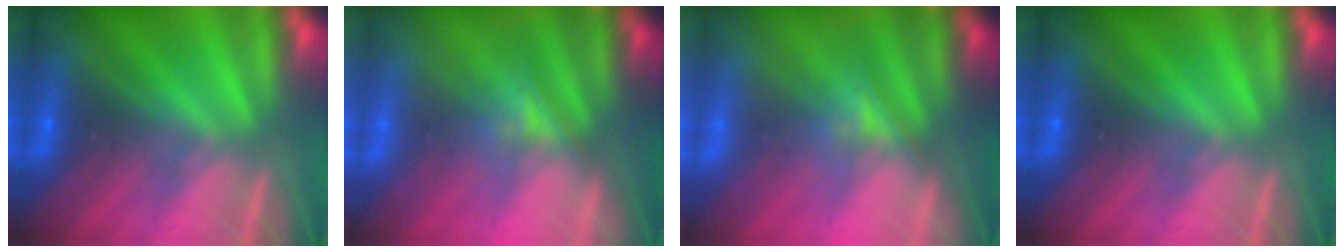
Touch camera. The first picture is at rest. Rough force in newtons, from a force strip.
{"total": 1.8}
{"total": 1.8}
{"total": 0.0}